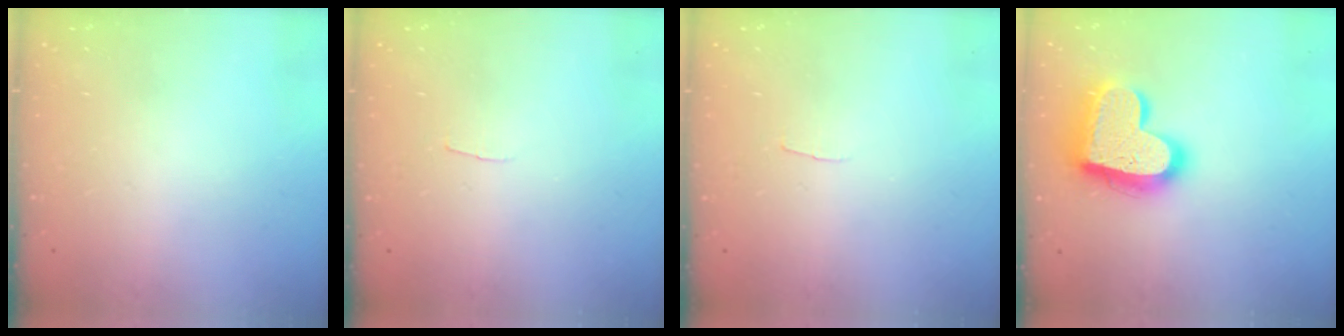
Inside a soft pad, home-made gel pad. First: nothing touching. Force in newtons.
{"total": 2.0, "press": 2.0, "slide": 0.2}
{"total": 2.0, "press": 2.0, "slide": 0.2}
{"total": 20.4, "press": 20.3, "slide": 1.7}